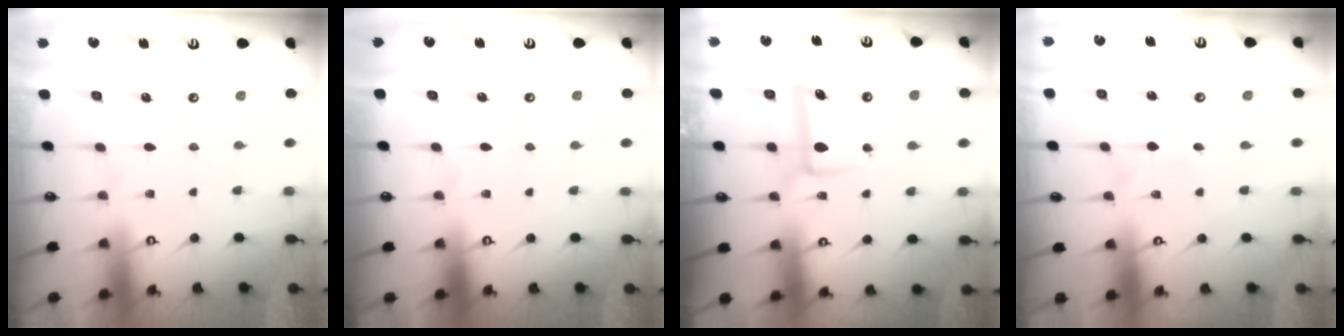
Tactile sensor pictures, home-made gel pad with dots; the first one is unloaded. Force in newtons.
{"total": 0.0}
{"total": 6.7, "press": 6.7, "slide": 0.3}
{"total": 2.3, "press": 2.3, "slide": 0.2}